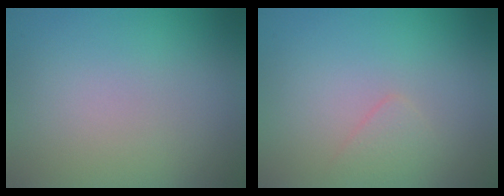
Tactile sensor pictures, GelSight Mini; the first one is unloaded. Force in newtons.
{"total": 1.2, "press": 1.2, "slide": 0.1}